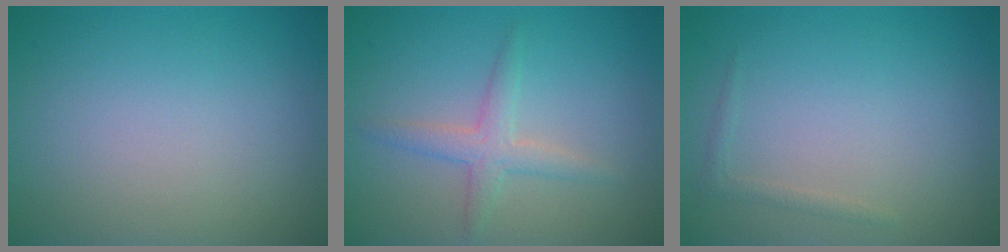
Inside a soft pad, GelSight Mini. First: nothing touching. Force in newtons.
{"total": 2.4, "press": 2.4, "slide": 0.0}
{"total": 0.8, "press": 0.8, "slide": 0.1}